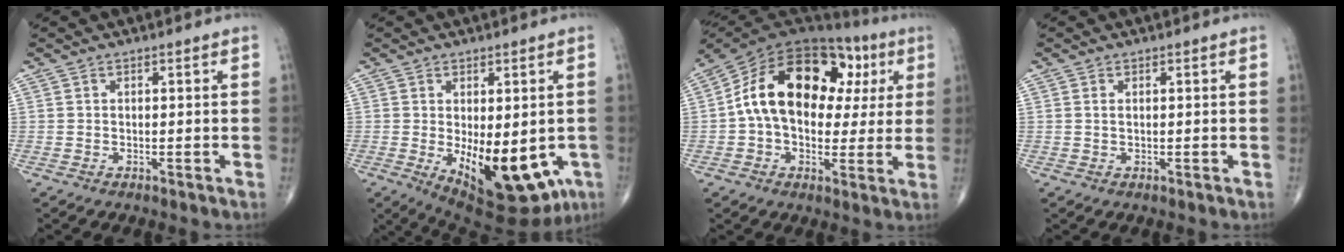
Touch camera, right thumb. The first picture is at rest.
{"total": 17.8, "force": [-4.7, 8.6, 14.9], "torque": [-0.181, -0.017, -0.042]}
{"total": 22.3, "force": [4.1, 14.0, 16.8], "torque": [-0.245, 0.039, 0.055]}
{"total": 0.7, "force": [0.2, 0.4, 0.5], "torque": [-0.014, 0.001, 0.005]}